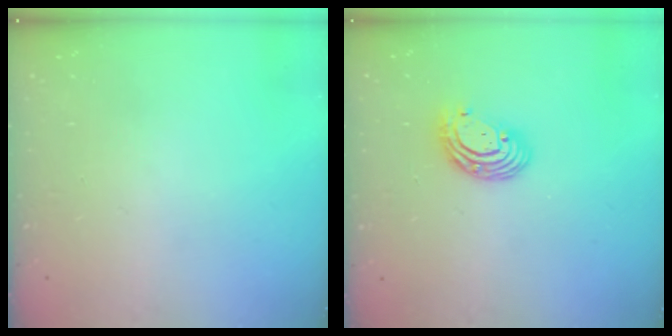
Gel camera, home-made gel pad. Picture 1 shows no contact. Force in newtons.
{"total": 8.2, "press": 8.1, "slide": 1.3}